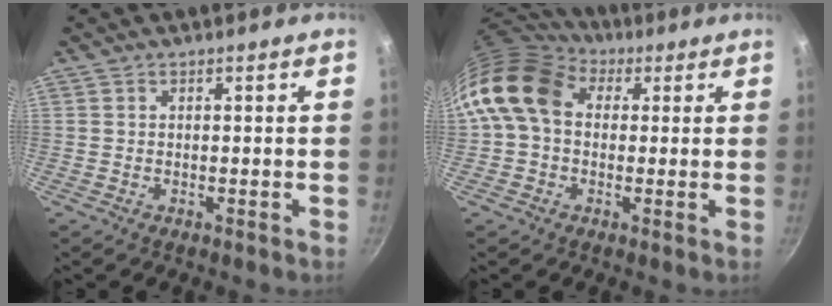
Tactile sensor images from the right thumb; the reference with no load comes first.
{"total": 13.2, "force": [2.8, 10.0, 8.1], "torque": [-0.129, 0.019, 0.031]}